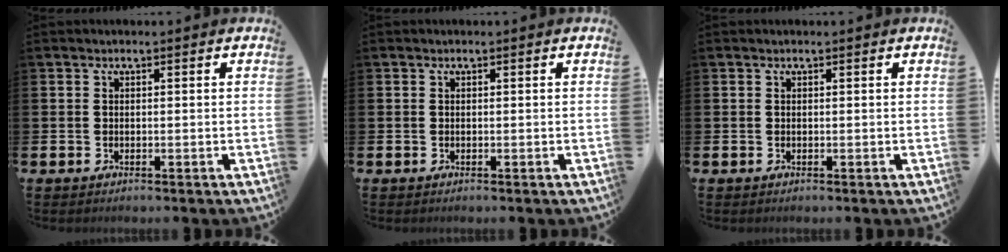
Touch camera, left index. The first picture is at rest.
{"total": 0.0}
{"total": 0.0}